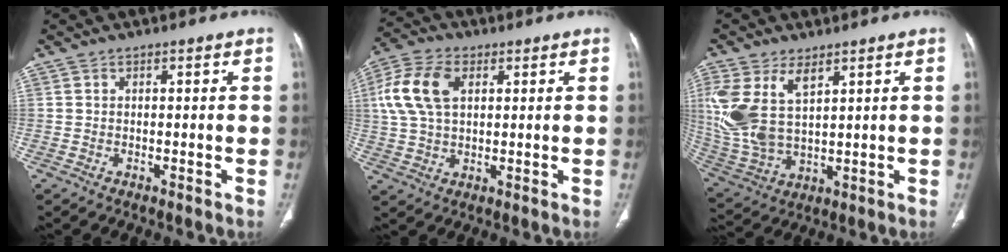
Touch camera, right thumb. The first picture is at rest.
{"total": 11.4, "force": [3.1, 6.9, 8.5], "torque": [-0.179, 0.012, 0.057]}
{"total": 14.3, "force": [5.5, 7.8, 10.6], "torque": [-0.235, -0.014, 0.127]}